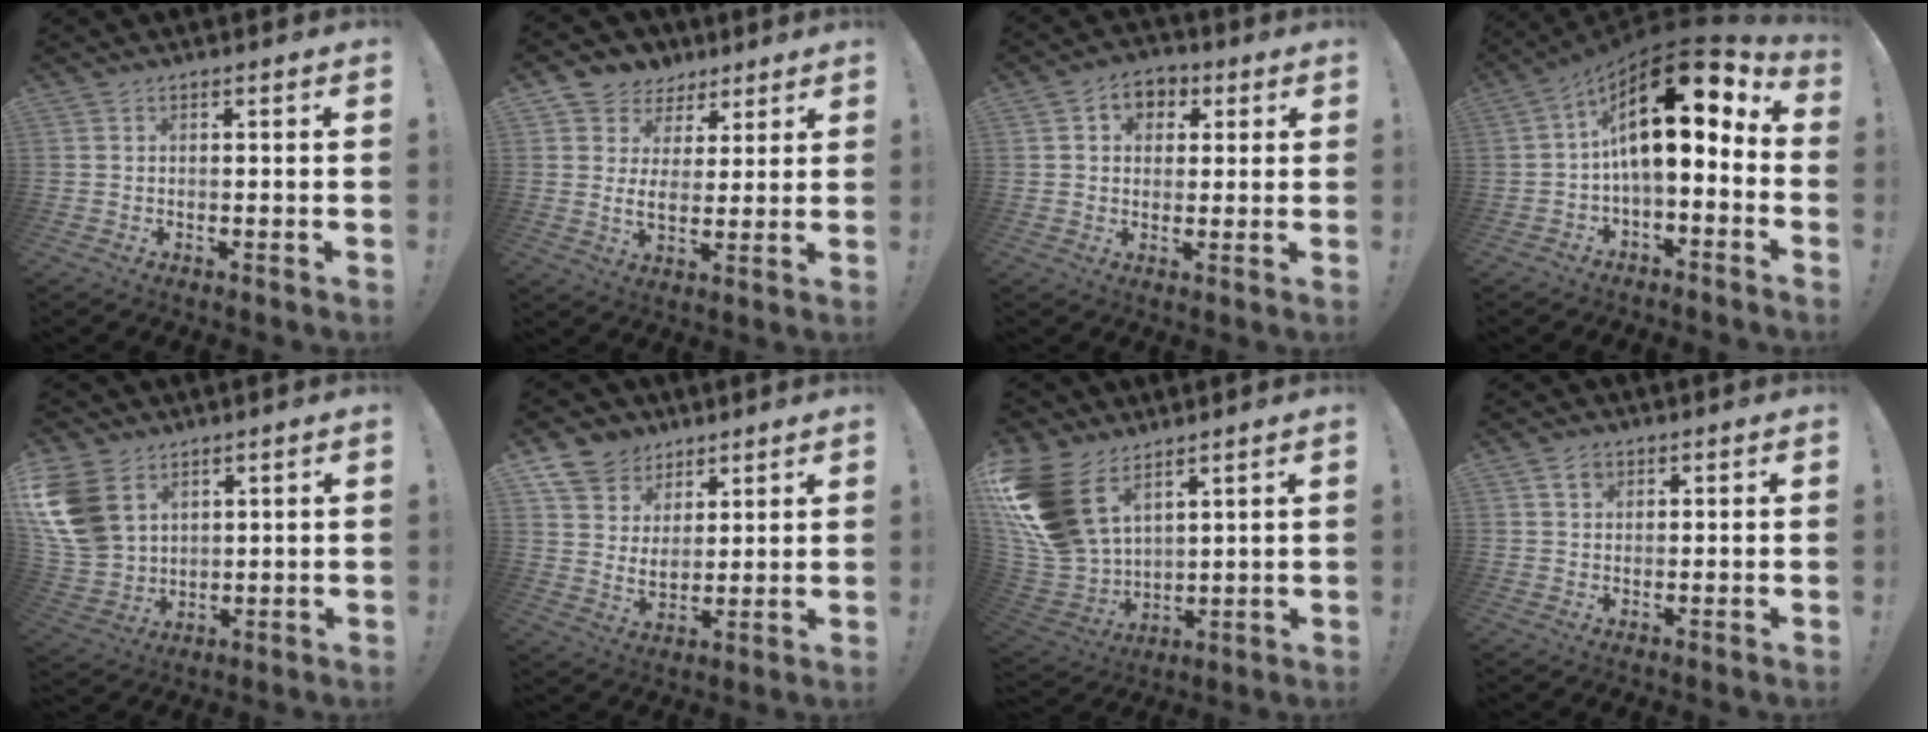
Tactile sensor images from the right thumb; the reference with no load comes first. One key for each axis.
{"total": 7.5, "fx": 2.6, "fy": 6.1, "fz": 3.5, "tx": -0.052, "ty": -0.020, "tz": 0.054}
{"total": 6.9, "fx": 1.6, "fy": 6.0, "fz": 3.0, "tx": -0.037, "ty": 0.000, "tz": 0.031}
{"total": 19.5, "fx": 5.7, "fy": 7.6, "fz": 17.0, "tx": -0.295, "ty": -0.035, "tz": 0.097}
{"total": 14.8, "fx": 6.2, "fy": 10.6, "fz": 8.3, "tx": -0.180, "ty": -0.027, "tz": 0.124}
{"total": 9.5, "fx": 6.4, "fy": 6.8, "fz": 1.8, "tx": -0.041, "ty": -0.049, "tz": 0.129}
{"total": 20.7, "fx": 9.8, "fy": 13.1, "fz": 12.7, "tx": -0.271, "ty": -0.050, "tz": 0.193}
{"total": 2.8, "fx": 1.4, "fy": 1.9, "fz": 1.5, "tx": -0.021, "ty": 0.000, "tz": 0.025}